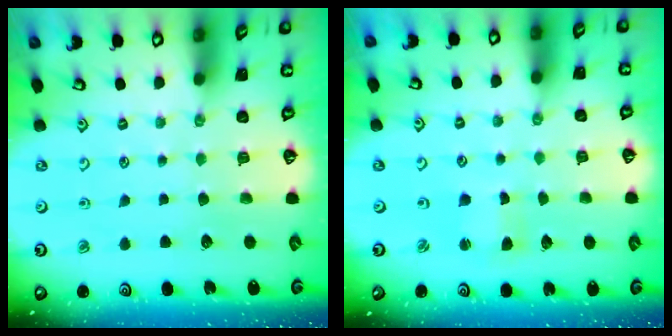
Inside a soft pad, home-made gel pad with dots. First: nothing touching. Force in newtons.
{"total": 1.5, "press": 1.5, "slide": 0.3}